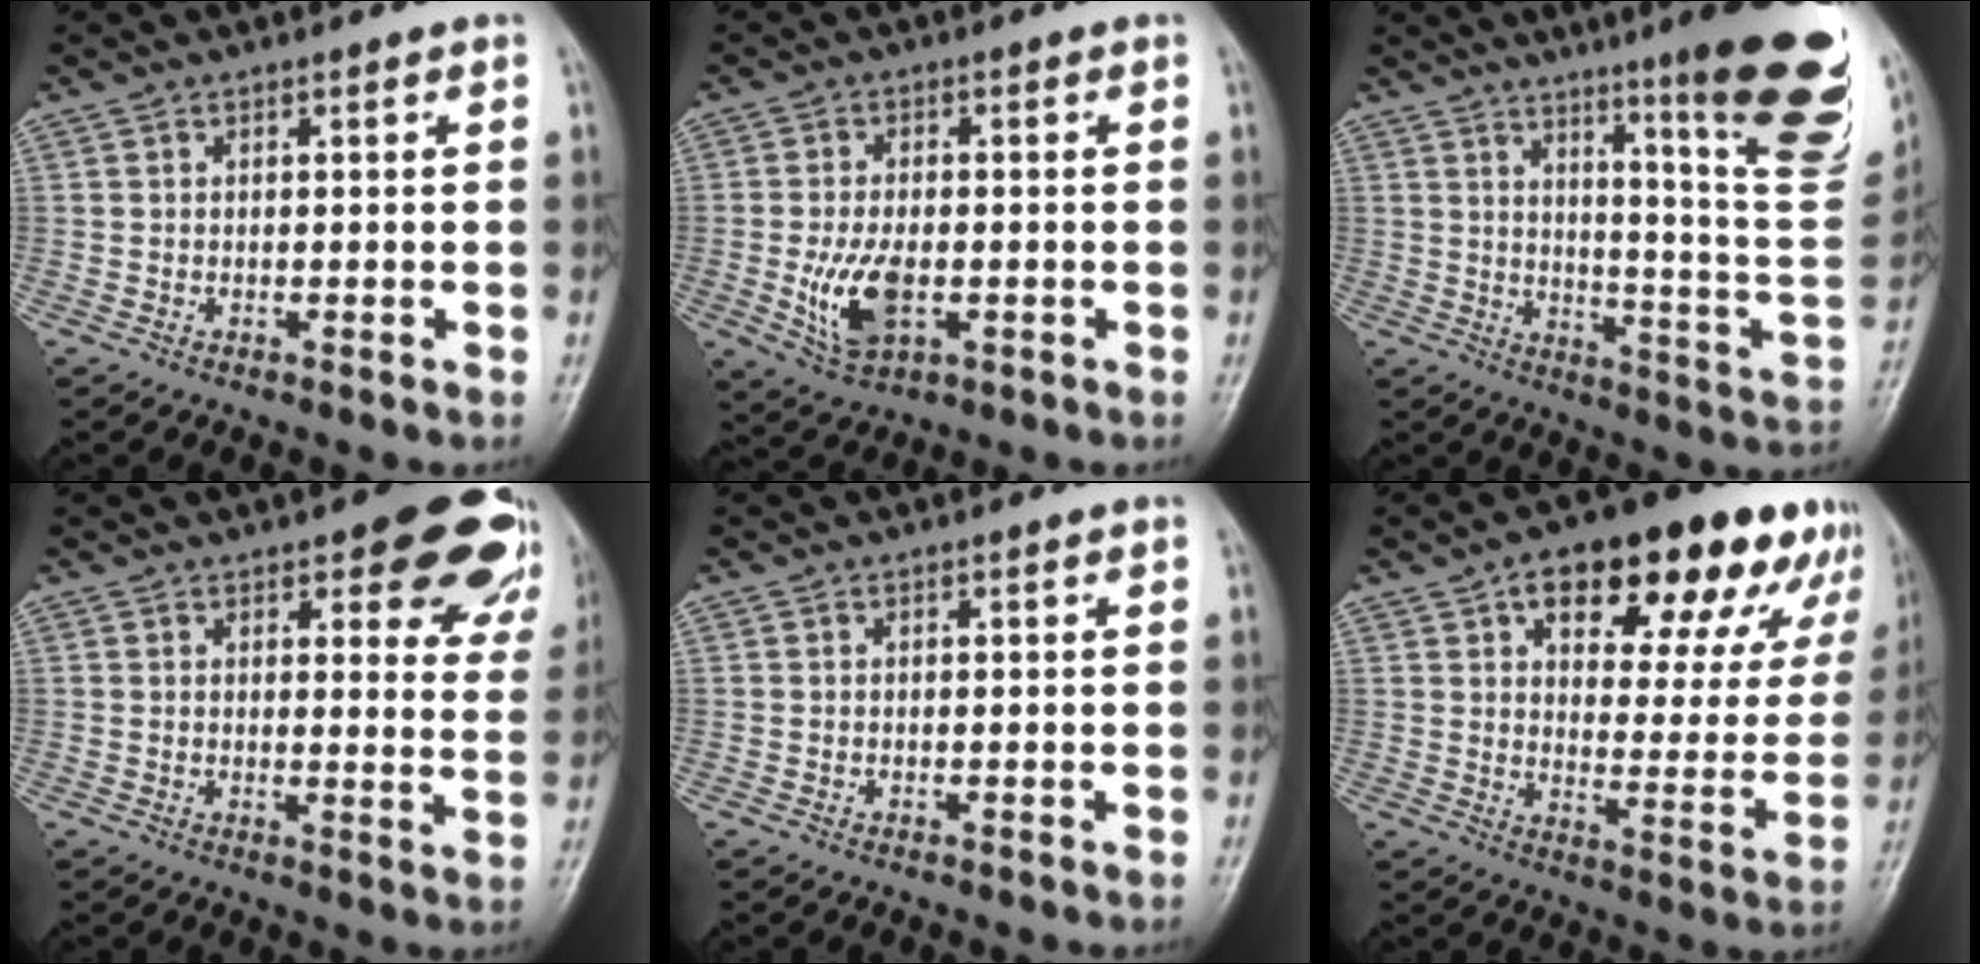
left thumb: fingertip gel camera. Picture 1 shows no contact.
{"total": 8.5, "force": [-1.9, 4.8, 6.8], "torque": [-0.127, -0.003, -0.027]}
{"total": 24.3, "force": [14.4, 2.7, 19.4], "torque": [-0.235, -0.076, 0.199]}
{"total": 14.0, "force": [8.3, 5.3, 9.9], "torque": [-0.069, -0.036, 0.086]}
{"total": 0.0}
{"total": 23.6, "force": [13.8, 11.0, 15.7], "torque": [-0.160, -0.011, 0.194]}